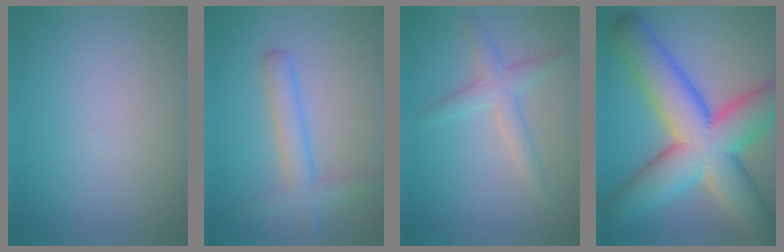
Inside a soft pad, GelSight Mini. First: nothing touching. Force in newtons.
{"total": 3.5, "press": 3.5, "slide": 0.2}
{"total": 2.6, "press": 2.6, "slide": 0.2}
{"total": 14.8, "press": 14.8, "slide": 0.5}